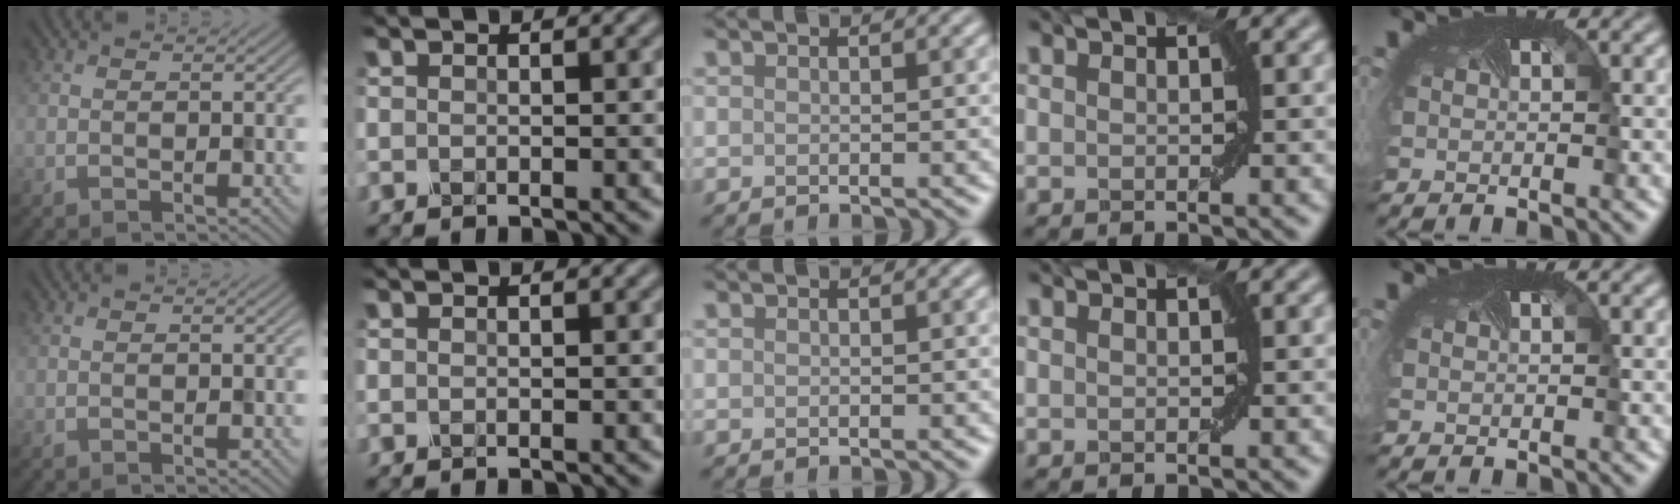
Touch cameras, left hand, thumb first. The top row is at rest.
{}